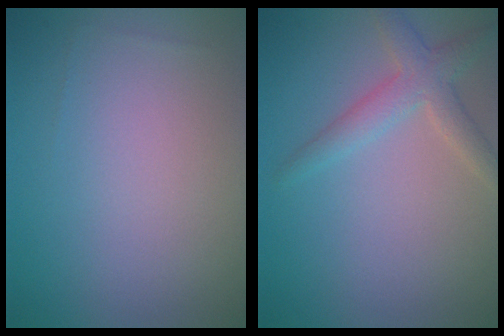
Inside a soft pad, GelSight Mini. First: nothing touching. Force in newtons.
{"total": 2.8, "press": 2.8, "slide": 0.1}